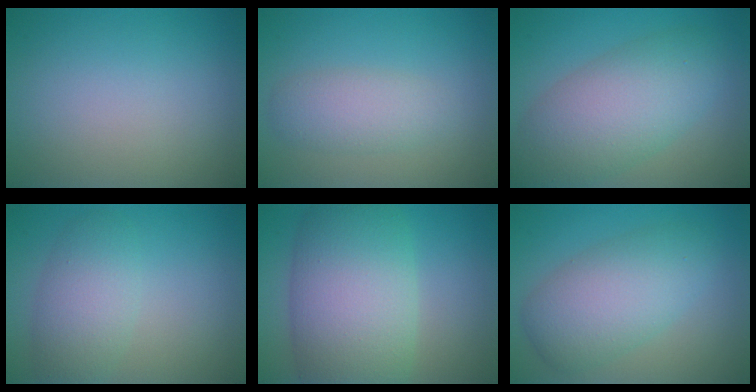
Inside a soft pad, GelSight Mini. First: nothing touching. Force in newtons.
{"total": 2.9, "press": 2.9, "slide": 0.0}
{"total": 7.8, "press": 7.8, "slide": 0.4}
{"total": 4.0, "press": 4.0, "slide": 0.1}
{"total": 10.8, "press": 10.8, "slide": 0.5}
{"total": 6.2, "press": 6.2, "slide": 0.2}